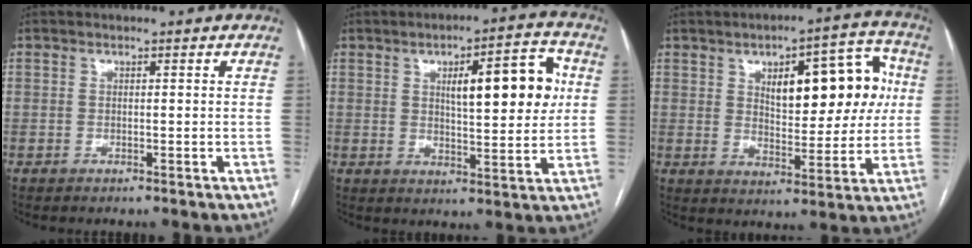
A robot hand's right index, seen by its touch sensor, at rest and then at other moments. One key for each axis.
{"total": 11.9, "fx": 2.9, "fy": 3.0, "fz": 11.2, "tx": -0.155, "ty": 0.019, "tz": 0.042}
{"total": 14.2, "fx": 3.6, "fy": 5.7, "fz": 12.6, "tx": -0.160, "ty": 0.033, "tz": 0.055}